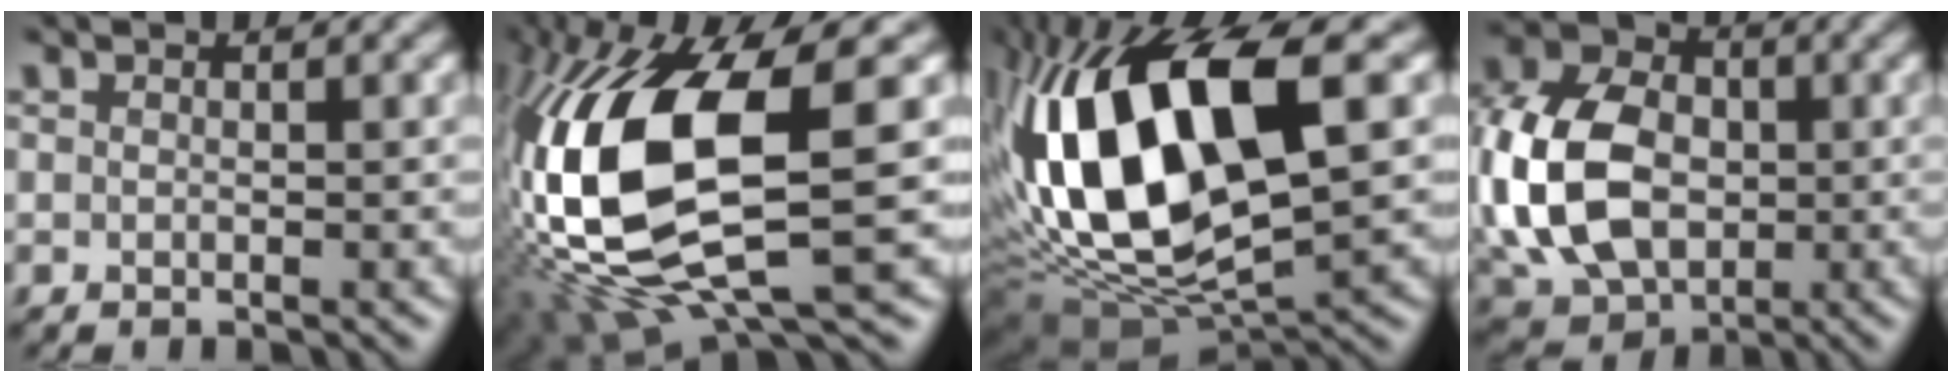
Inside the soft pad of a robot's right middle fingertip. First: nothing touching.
{"total": 15.5, "force": [1.0, 6.5, 14.1], "torque": [-0.310, 0.001, 0.025]}
{"total": 15.8, "force": [2.3, 7.7, 13.6], "torque": [-0.281, 0.009, 0.040]}
{"total": 12.2, "force": [-0.7, 9.1, 8.1], "torque": [-0.199, 0.008, -0.021]}